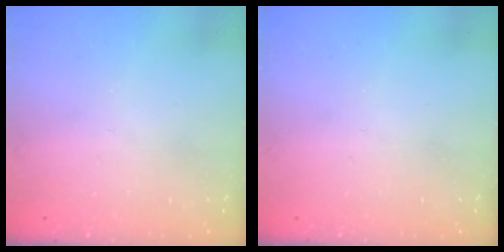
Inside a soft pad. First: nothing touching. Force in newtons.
{"total": 0.0}